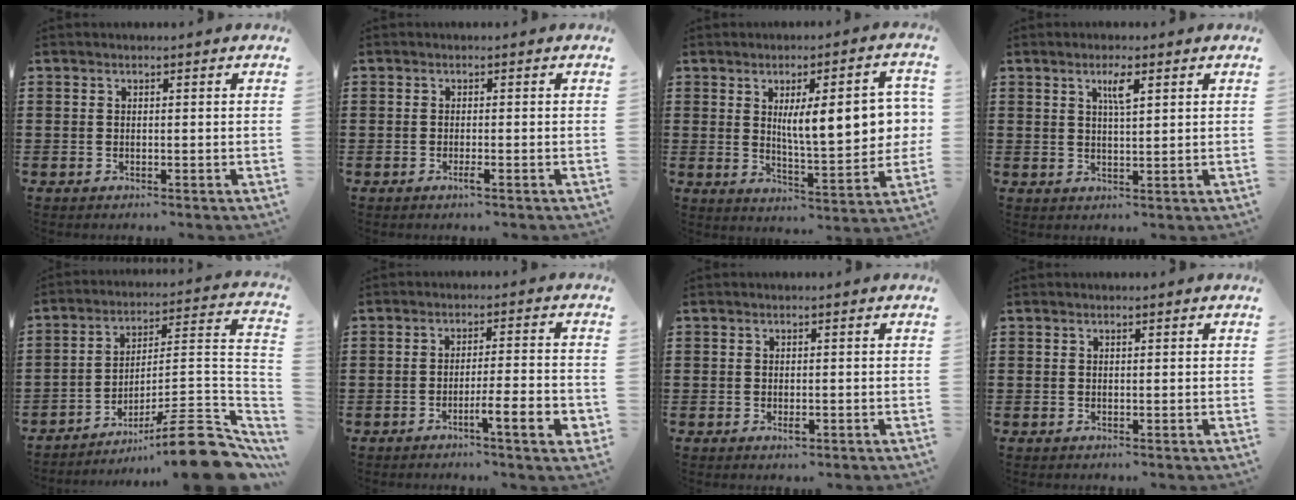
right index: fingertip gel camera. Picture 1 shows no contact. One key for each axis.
{"total": 1.2, "fx": -0.7, "fy": 0.1, "fz": 1.0, "tx": -0.017, "ty": -0.002, "tz": -0.012}
{"total": 11.3, "fx": 2.1, "fy": 3.2, "fz": 10.7, "tx": -0.155, "ty": -0.007, "tz": 0.029}
{"total": 3.2, "fx": 1.6, "fy": 0.7, "fz": 2.8, "tx": -0.051, "ty": 0.002, "tz": 0.023}
{"total": 11.5, "fx": -7.9, "fy": 1.2, "fz": 8.3, "tx": -0.113, "ty": 0.014, "tz": -0.145}
{"total": 6.7, "fx": -3.0, "fy": 0.8, "fz": 6.0, "tx": -0.093, "ty": -0.002, "tz": -0.050}
{"total": 1.0, "fx": -0.4, "fy": 0.5, "fz": 0.8, "tx": -0.016, "ty": -0.002, "tz": -0.006}
{"total": 0.0}